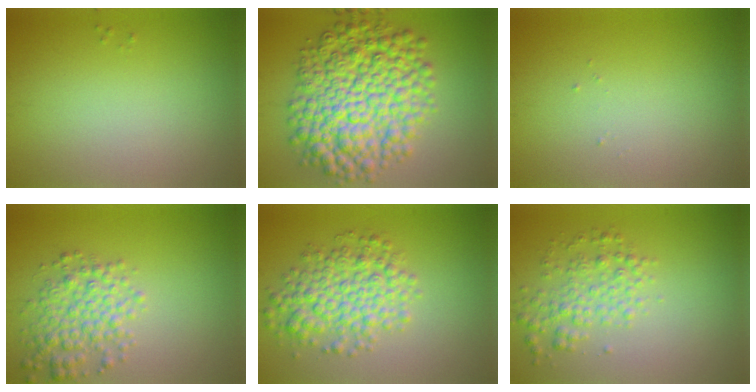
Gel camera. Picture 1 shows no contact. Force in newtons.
{"total": 11.3, "press": 11.3, "slide": 0.1}
{"total": 0.0}
{"total": 4.1, "press": 4.1, "slide": 0.1}
{"total": 5.5, "press": 5.5, "slide": 0.1}
{"total": 3.0, "press": 3.0, "slide": 0.0}